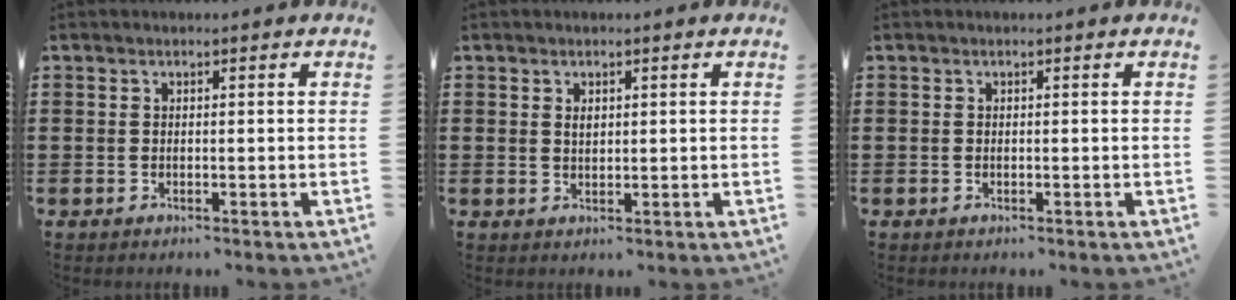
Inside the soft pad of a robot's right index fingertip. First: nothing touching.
{"total": 1.1, "force": [0.5, 0.7, 0.7], "torque": [-0.016, 0.004, 0.008]}
{"total": 0.0}